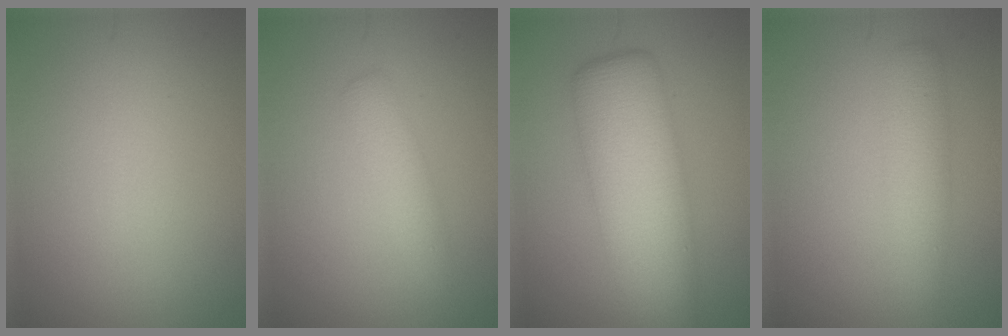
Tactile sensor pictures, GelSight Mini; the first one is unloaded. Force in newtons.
{"total": 2.0, "press": 2.0, "slide": 0.1}
{"total": 8.9, "press": 8.9, "slide": 0.2}
{"total": 2.9, "press": 2.9, "slide": 0.1}